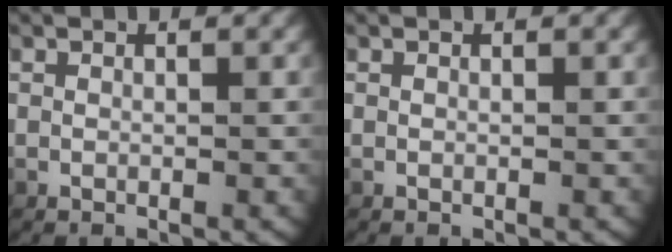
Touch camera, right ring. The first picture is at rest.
{"total": 0.0}